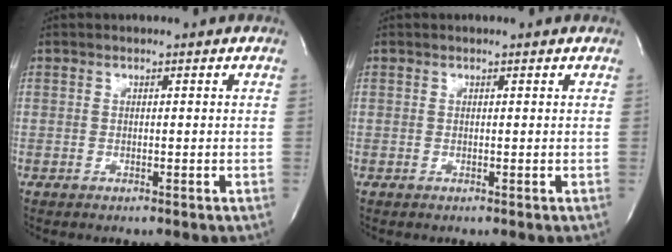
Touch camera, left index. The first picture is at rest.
{"total": 0.7, "force": [0.6, -0.1, 0.2], "torque": [-0.005, 0.005, 0.010]}